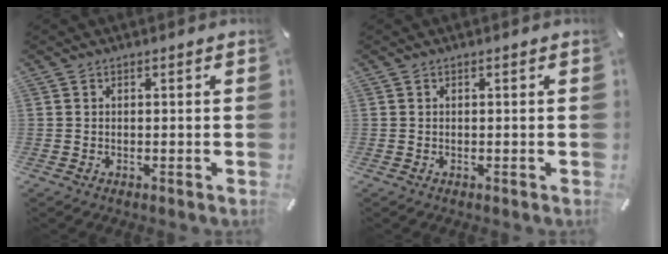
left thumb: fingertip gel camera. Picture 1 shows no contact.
{"total": 0.0}